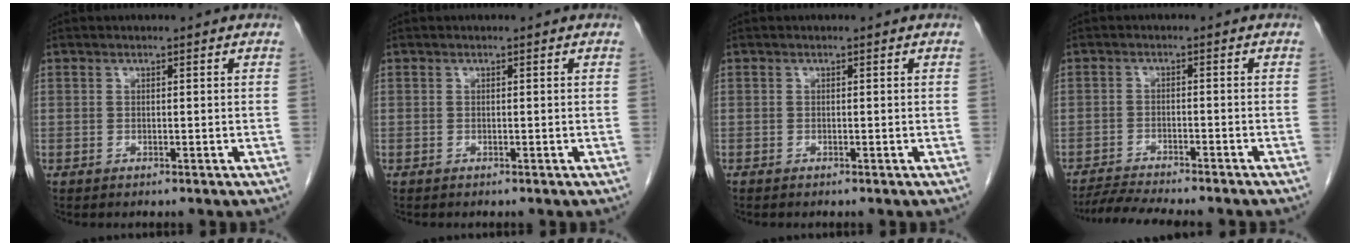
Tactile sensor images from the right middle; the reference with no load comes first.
{"total": 0.0}
{"total": 0.0}
{"total": 8.2, "force": [-7.5, 0.1, 3.4], "torque": [-0.050, -0.011, -0.115]}